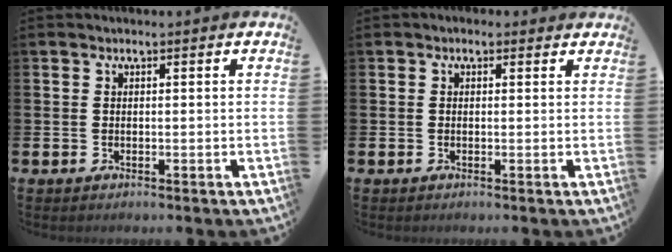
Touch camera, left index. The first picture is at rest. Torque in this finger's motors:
{"motor_torque": [0.79, -1.35, 0.06, 0.13]}